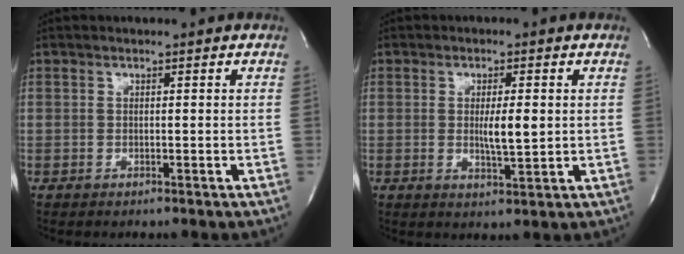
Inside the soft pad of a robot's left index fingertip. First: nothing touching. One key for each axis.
{"total": 4.2, "fx": 0.1, "fy": 0.6, "fz": 4.1, "tx": -0.073, "ty": -0.006, "tz": 0.004}